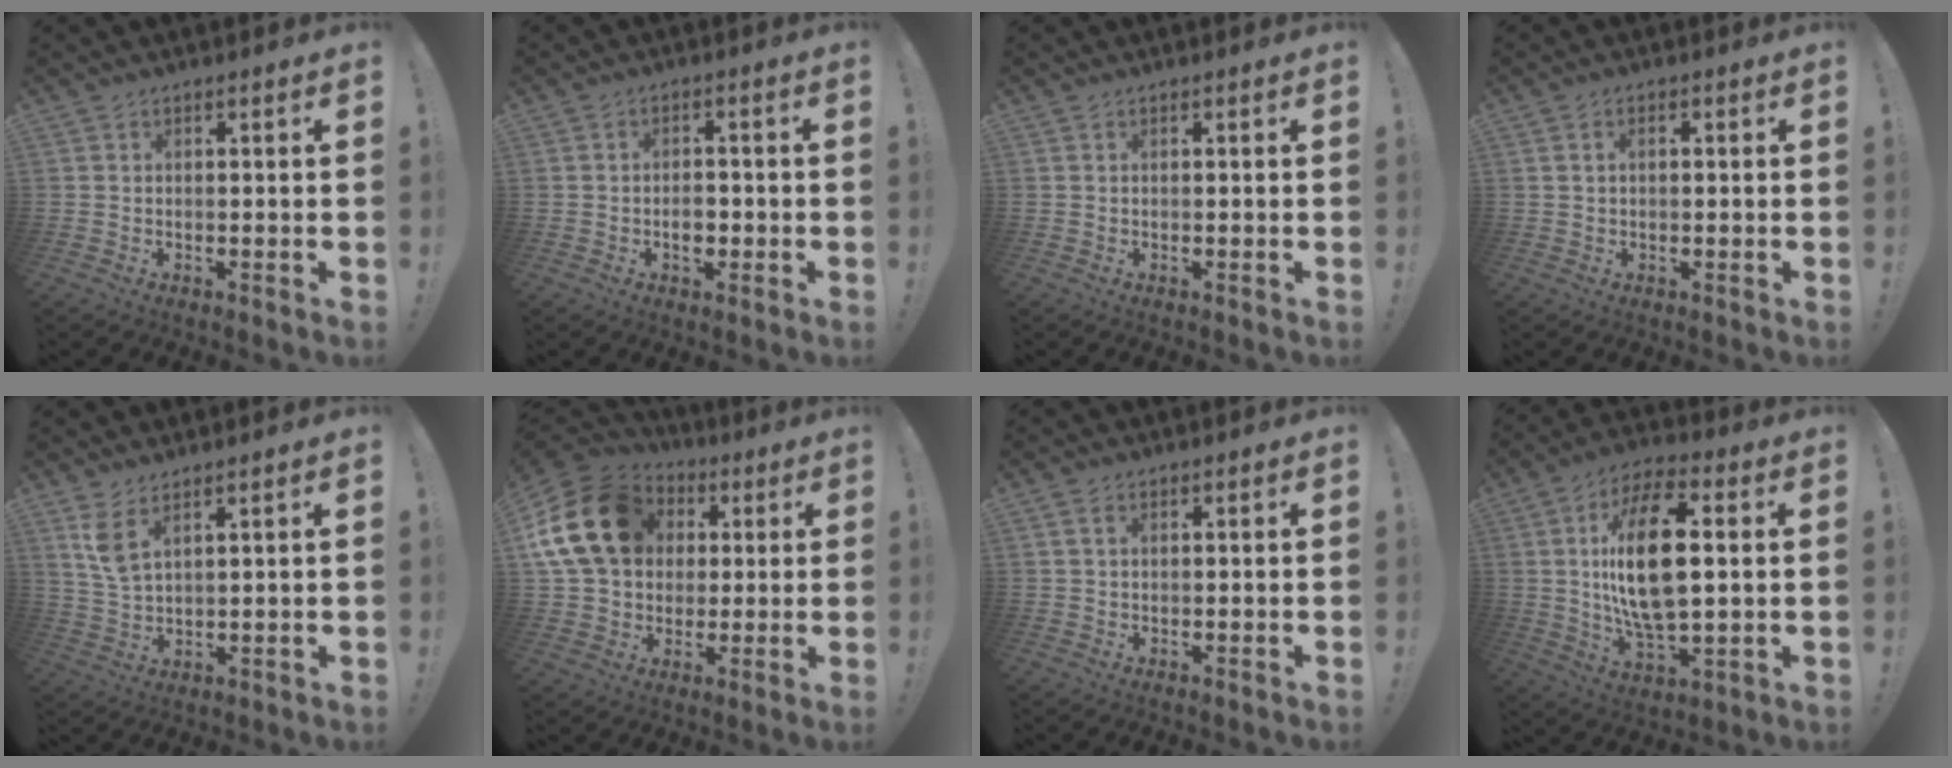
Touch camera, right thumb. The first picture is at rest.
{"total": 4.2, "force": [-1.4, 2.8, 2.8], "torque": [-0.032, 0.002, -0.026]}
{"total": 0.0}
{"total": 1.5, "force": [0.1, 0.9, 1.1], "torque": [-0.014, 0.002, -0.001]}
{"total": 5.8, "force": [3.7, 1.8, 4.1], "torque": [-0.078, -0.020, 0.068]}
{"total": 21.6, "force": [5.2, 16.8, 12.5], "torque": [-0.226, -0.004, 0.114]}
{"total": 1.6, "force": [0.6, 1.0, 1.1], "torque": [-0.019, 0.003, 0.010]}
{"total": 20.7, "force": [2.7, 9.8, 18.0], "torque": [-0.332, -0.001, 0.038]}